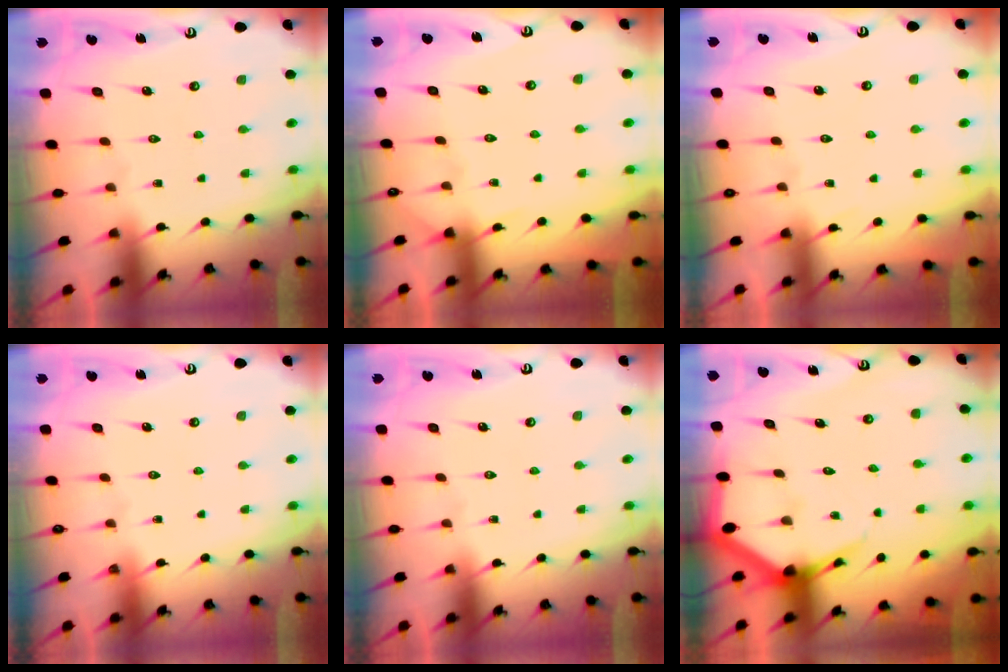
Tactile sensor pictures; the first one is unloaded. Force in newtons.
{"total": 2.2, "press": 2.2, "slide": 0.2}
{"total": 5.0, "press": 4.9, "slide": 0.7}
{"total": 0.0}
{"total": 0.0}
{"total": 4.6, "press": 4.6, "slide": 0.5}